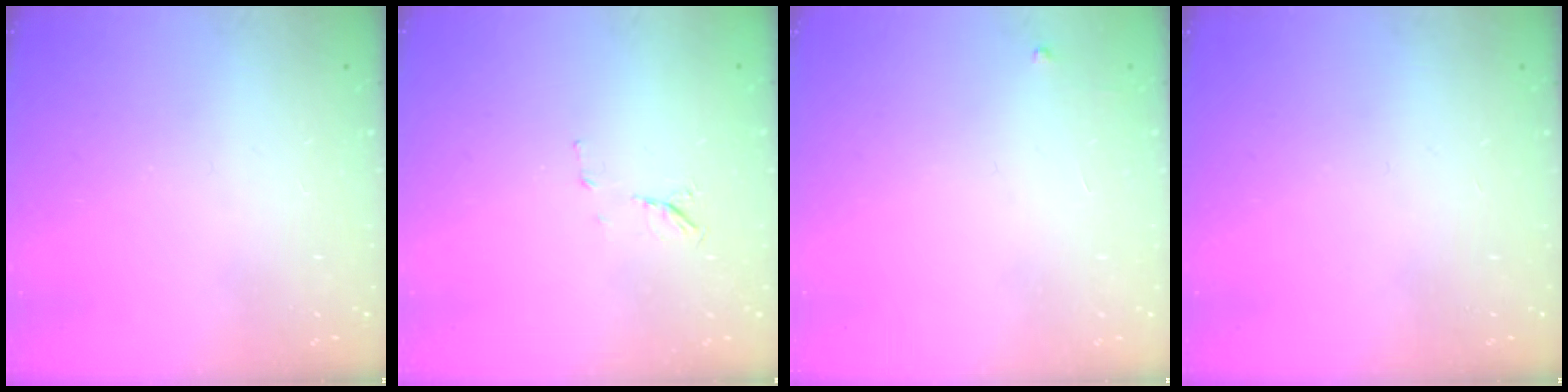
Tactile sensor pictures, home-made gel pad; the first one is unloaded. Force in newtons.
{"total": 5.4, "press": 5.2, "slide": 1.3}
{"total": 2.6, "press": 2.6, "slide": 0.4}
{"total": 0.0}